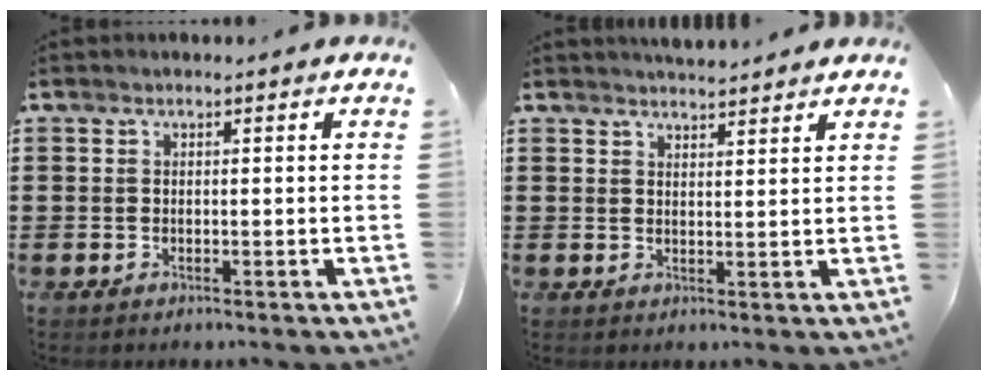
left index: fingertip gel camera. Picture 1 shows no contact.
{"total": 2.9, "force": [2.9, 0.0, 0.2], "torque": [-0.012, -0.005, 0.054]}